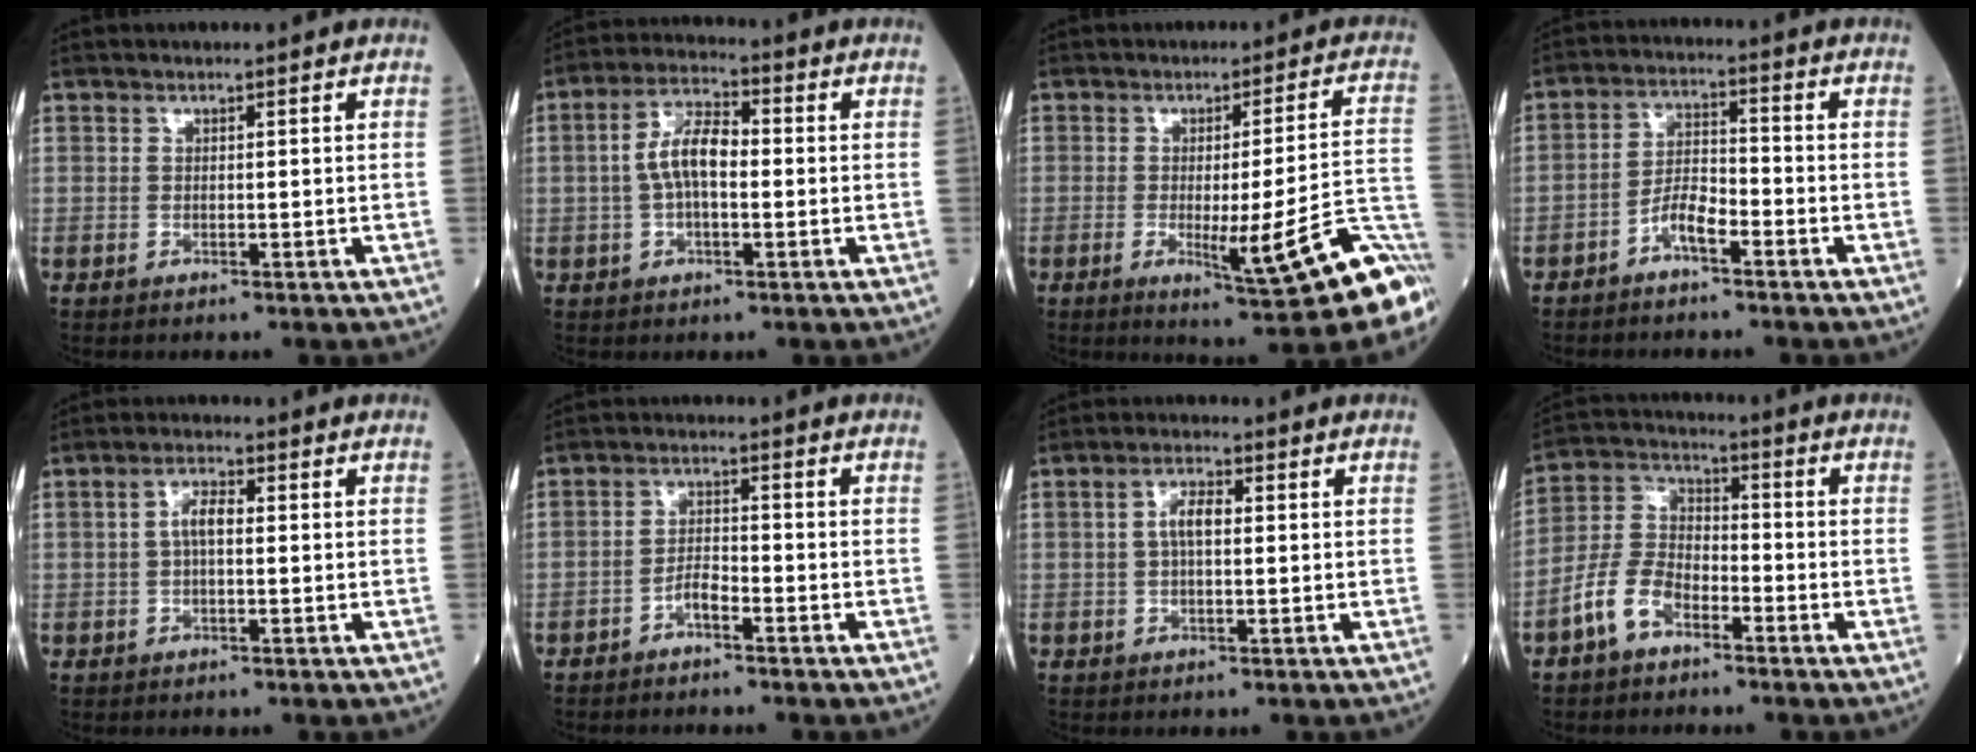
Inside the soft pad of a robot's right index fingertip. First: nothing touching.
{"total": 7.1, "force": [-0.1, 2.8, 6.5], "torque": [-0.135, 0.019, -0.008]}
{"total": 13.9, "force": [-6.4, 0.1, 12.3], "torque": [-0.102, 0.000, -0.075]}
{"total": 4.6, "force": [-2.9, 1.2, 3.3], "torque": [-0.067, 0.014, -0.054]}
{"total": 3.2, "force": [0.1, 1.1, 3.0], "torque": [-0.061, 0.011, 0.002]}
{"total": 2.8, "force": [-2.0, 0.7, 1.8], "torque": [-0.032, 0.006, -0.039]}
{"total": 3.5, "force": [0.3, 1.3, 3.3], "torque": [-0.068, 0.011, 0.006]}
{"total": 8.1, "force": [-4.7, 4.4, 4.9], "torque": [-0.116, 0.018, -0.099]}